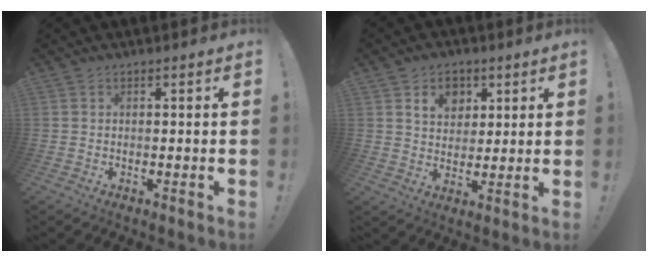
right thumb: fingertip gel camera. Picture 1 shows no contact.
{"total": 9.0, "force": [4.5, 7.1, 3.3], "torque": [-0.042, -0.021, 0.085]}